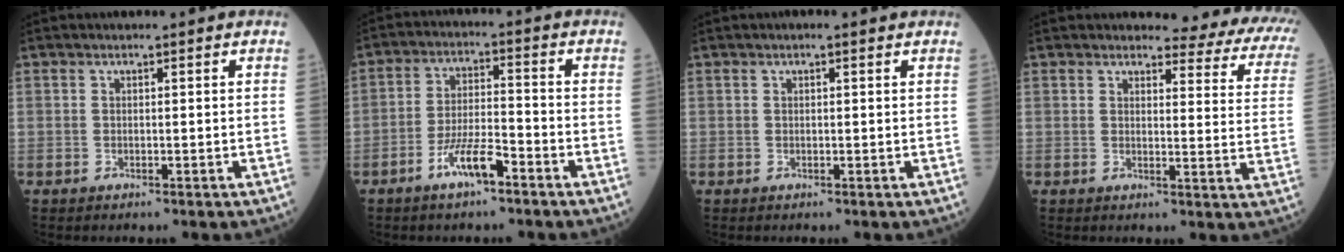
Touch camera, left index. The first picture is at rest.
{"total": 6.5, "force": [-4.2, 1.2, 4.8], "torque": [-0.095, 0.000, -0.080]}
{"total": 0.6, "force": [0.3, 0.1, 0.5], "torque": [-0.010, 0.012, 0.001]}
{"total": 12.6, "force": [11.6, 2.7, 4.1], "torque": [-0.014, -0.068, 0.092]}